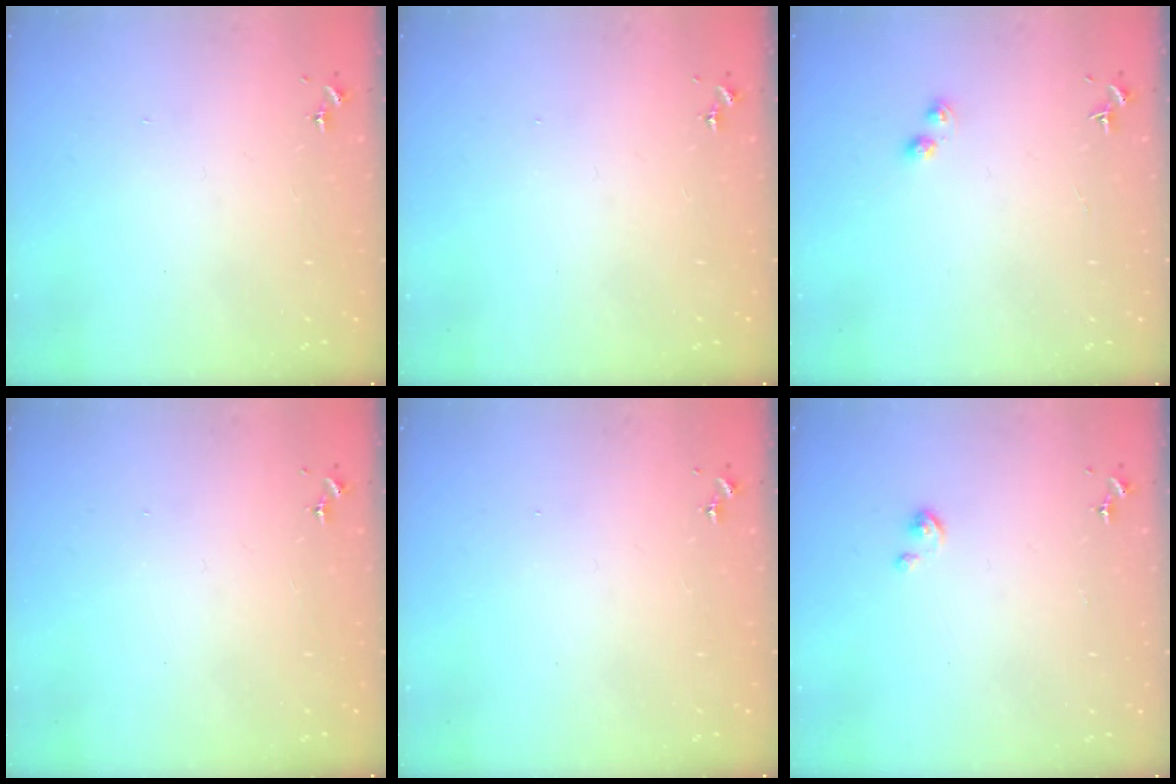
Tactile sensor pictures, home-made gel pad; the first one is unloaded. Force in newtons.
{"total": 0.0}
{"total": 2.3, "press": 2.2, "slide": 0.3}
{"total": 0.0}
{"total": 0.0}
{"total": 2.2, "press": 2.2, "slide": 0.2}